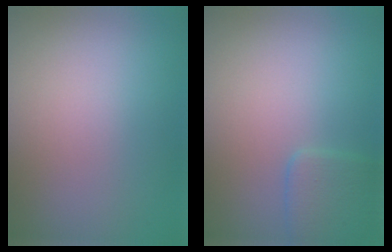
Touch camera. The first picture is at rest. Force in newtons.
{"total": 2.1, "press": 2.1, "slide": 0.1}